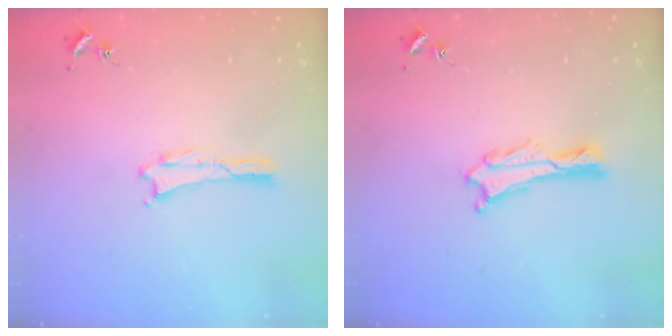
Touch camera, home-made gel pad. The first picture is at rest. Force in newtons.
{"total": 0.8, "press": 0.7, "slide": 0.2}